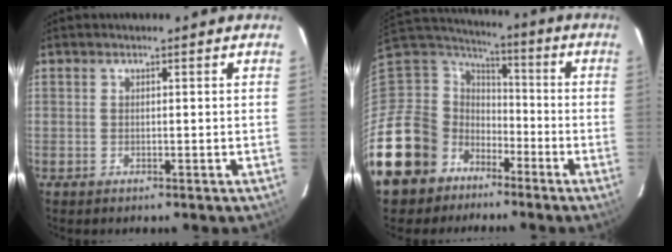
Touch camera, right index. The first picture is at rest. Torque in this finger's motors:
{"motor_torque": [-0.02, -0.43, -0.73, -0.21]}